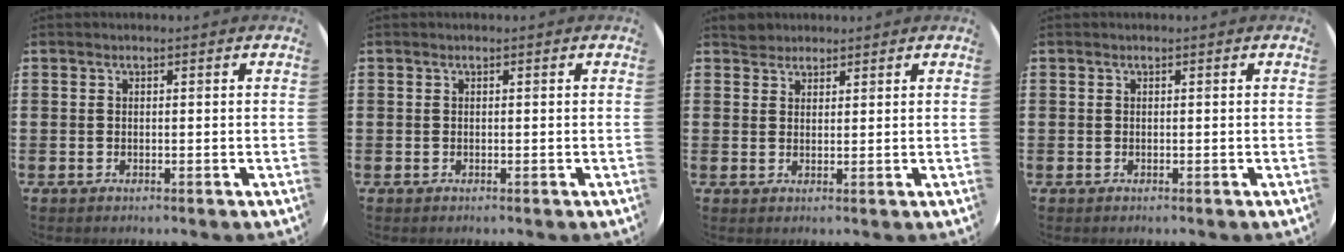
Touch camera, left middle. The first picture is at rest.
{"total": 0.0}
{"total": 2.1, "force": [1.9, 0.8, -0.2], "torque": [0.007, 0.001, 0.038]}
{"total": 0.0}